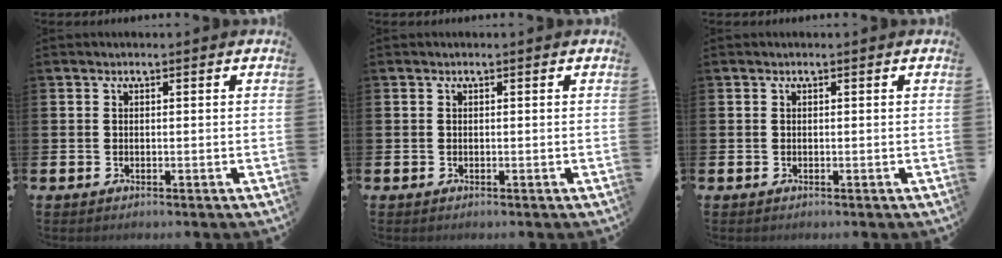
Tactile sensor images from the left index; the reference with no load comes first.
{"total": 0.0}
{"total": 0.0}